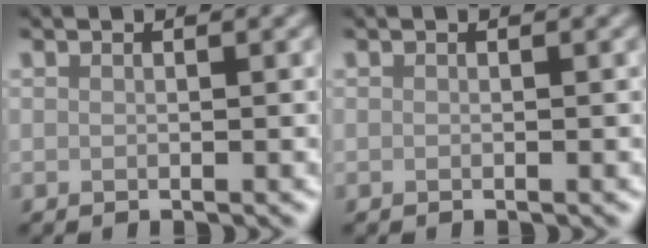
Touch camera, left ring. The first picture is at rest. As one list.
[{"total": 0.0}]